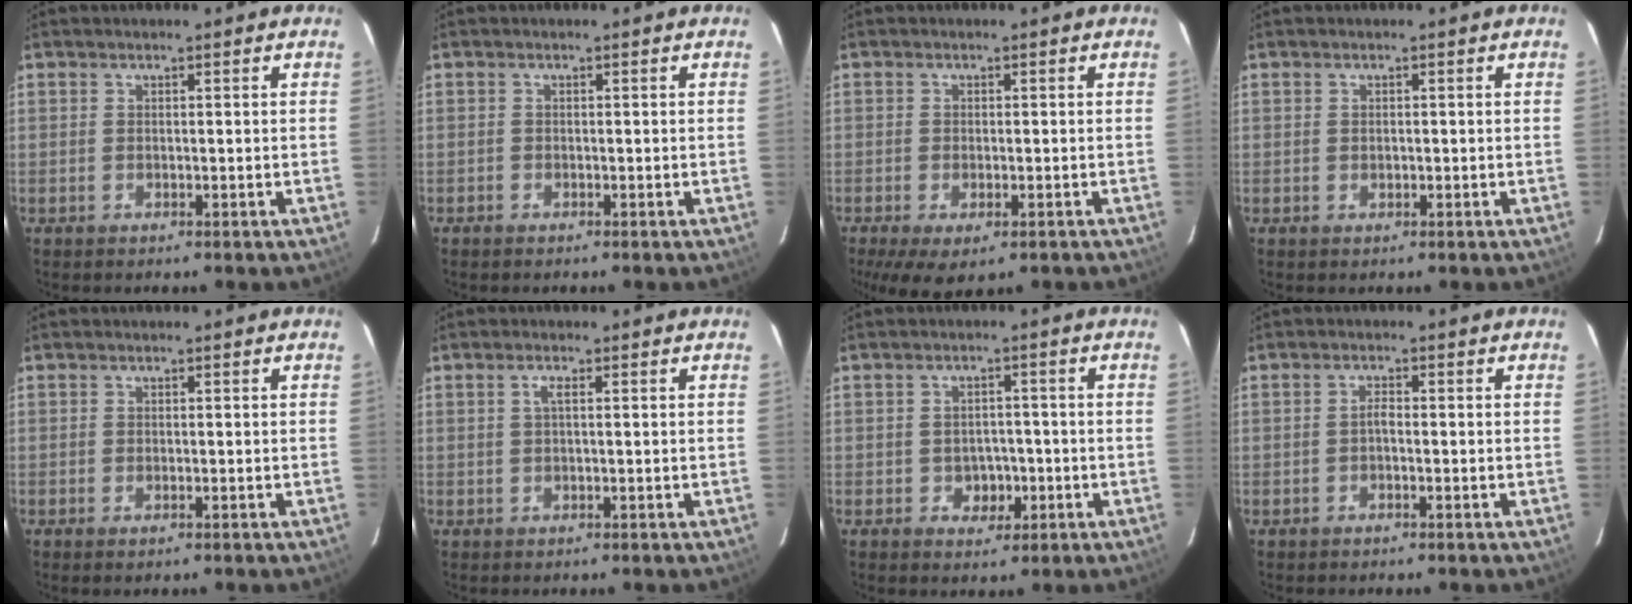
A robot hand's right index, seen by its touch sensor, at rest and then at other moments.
{"total": 0.8, "force": [-0.7, 0.4, -0.1], "torque": [-0.001, 0.001, -0.015]}
{"total": 7.3, "force": [-4.2, 3.4, 5.0], "torque": [-0.104, -0.032, -0.065]}
{"total": 0.6, "force": [0.0, 0.6, 0.2], "torque": [0.000, 0.002, 0.000]}
{"total": 0.9, "force": [-0.6, 0.4, 0.5], "torque": [-0.007, -0.002, -0.010]}
{"total": 1.4, "force": [0.3, 0.1, 1.4], "torque": [-0.026, 0.004, 0.002]}
{"total": 4.1, "force": [-1.4, 3.5, 1.7], "torque": [-0.035, 0.010, -0.008]}
{"total": 1.2, "force": [-0.5, 0.5, 1.0], "torque": [-0.019, 0.007, -0.011]}